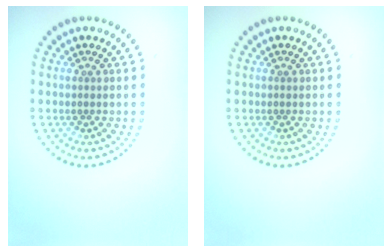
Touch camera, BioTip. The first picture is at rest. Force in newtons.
{"total": 0.0}